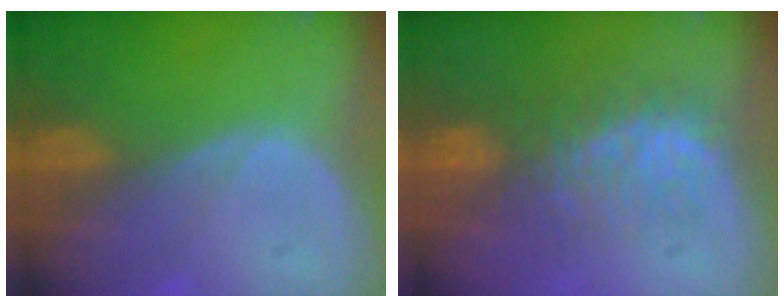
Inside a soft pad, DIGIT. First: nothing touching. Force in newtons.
{"total": 7.8, "press": 7.5, "slide": 2.1}